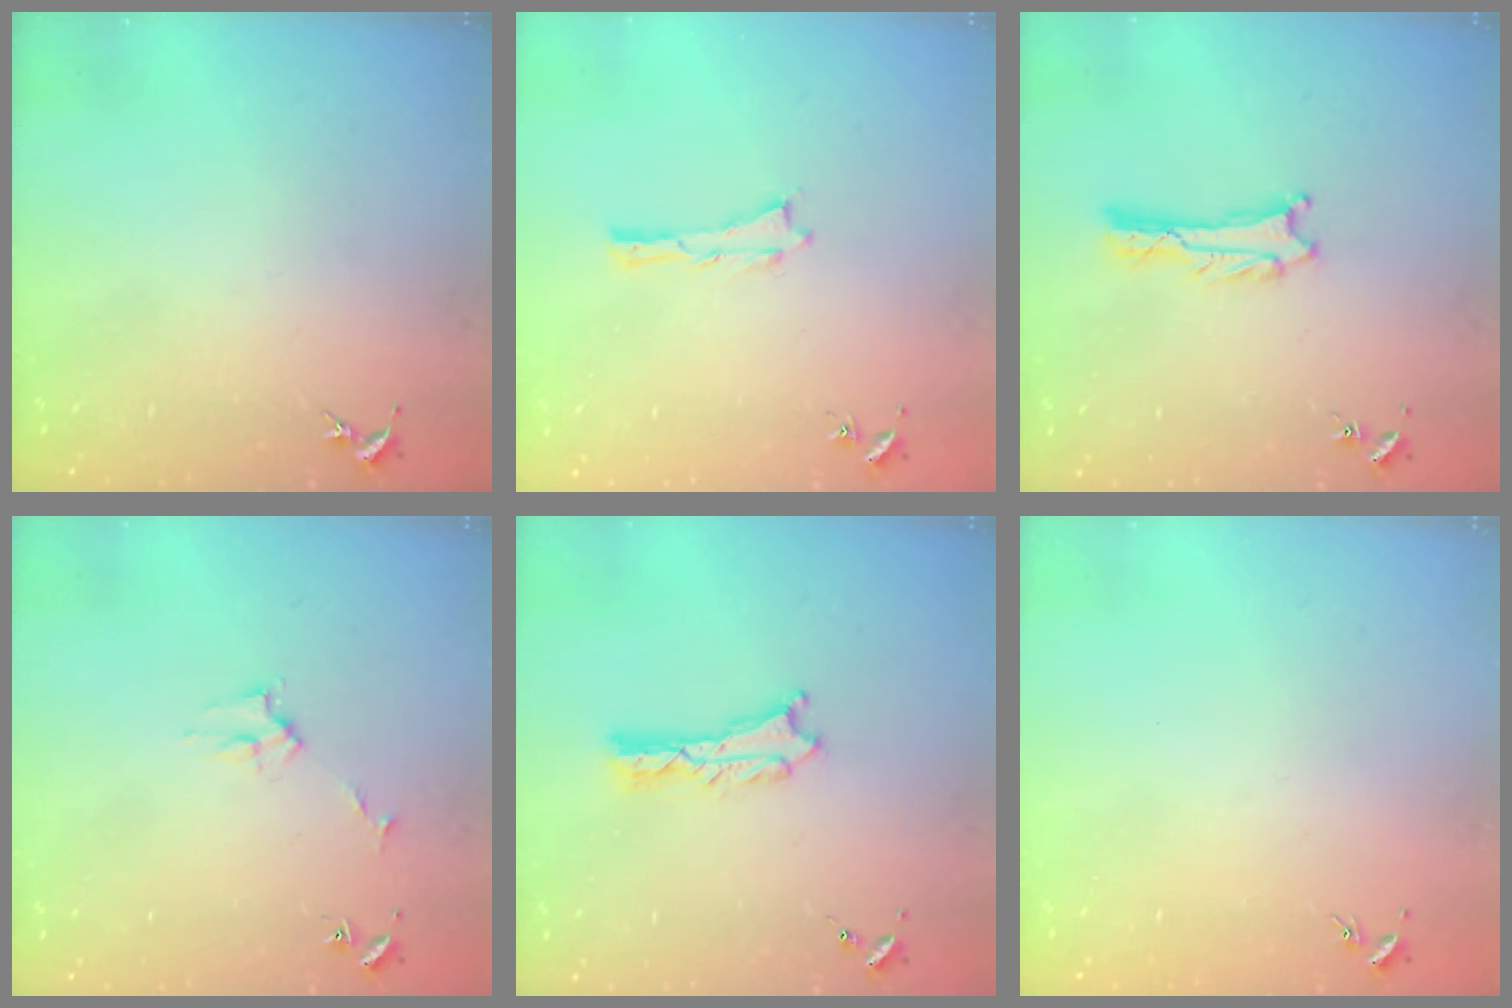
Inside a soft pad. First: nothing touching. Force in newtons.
{"total": 0.0}
{"total": 1.3, "press": 1.3, "slide": 0.0}
{"total": 2.7, "press": 2.7, "slide": 0.3}
{"total": 1.1, "press": 1.1, "slide": 0.2}
{"total": 0.0}